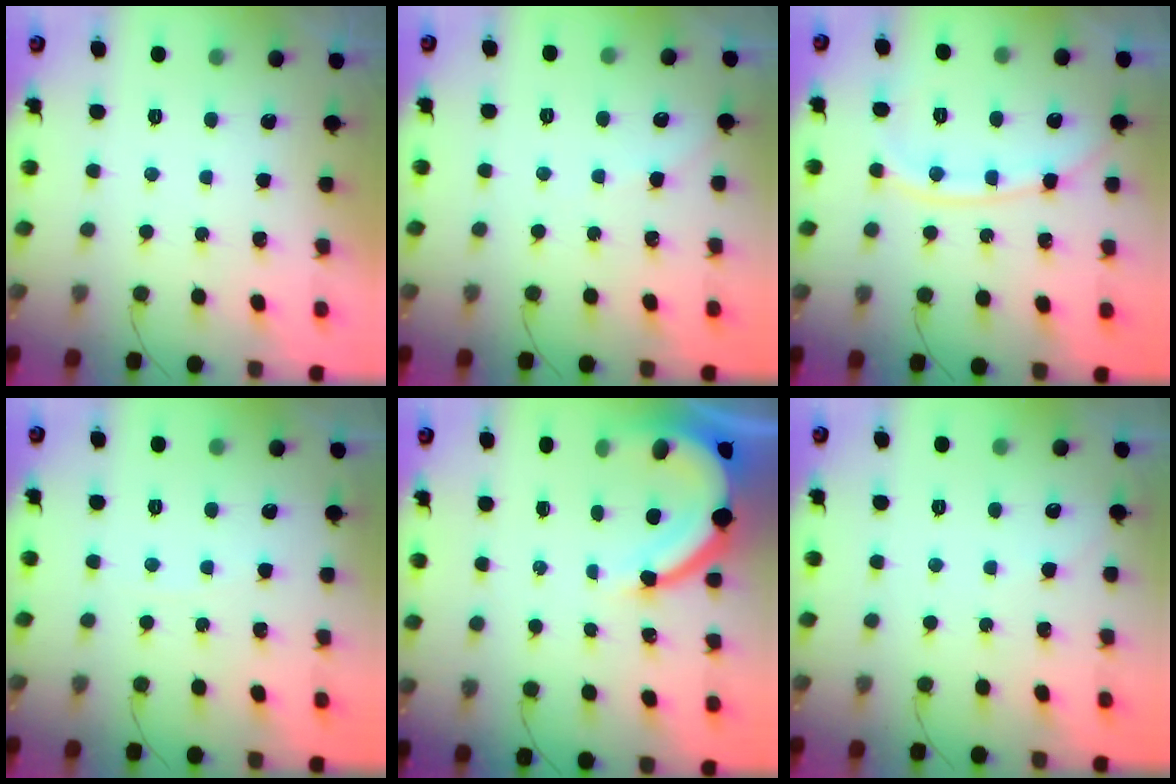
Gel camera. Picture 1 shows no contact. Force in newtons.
{"total": 2.4, "press": 2.4, "slide": 0.5}
{"total": 10.3, "press": 10.2, "slide": 1.3}
{"total": 2.8, "press": 2.8, "slide": 0.3}
{"total": 11.0, "press": 10.9, "slide": 1.5}
{"total": 2.9, "press": 2.9, "slide": 0.4}